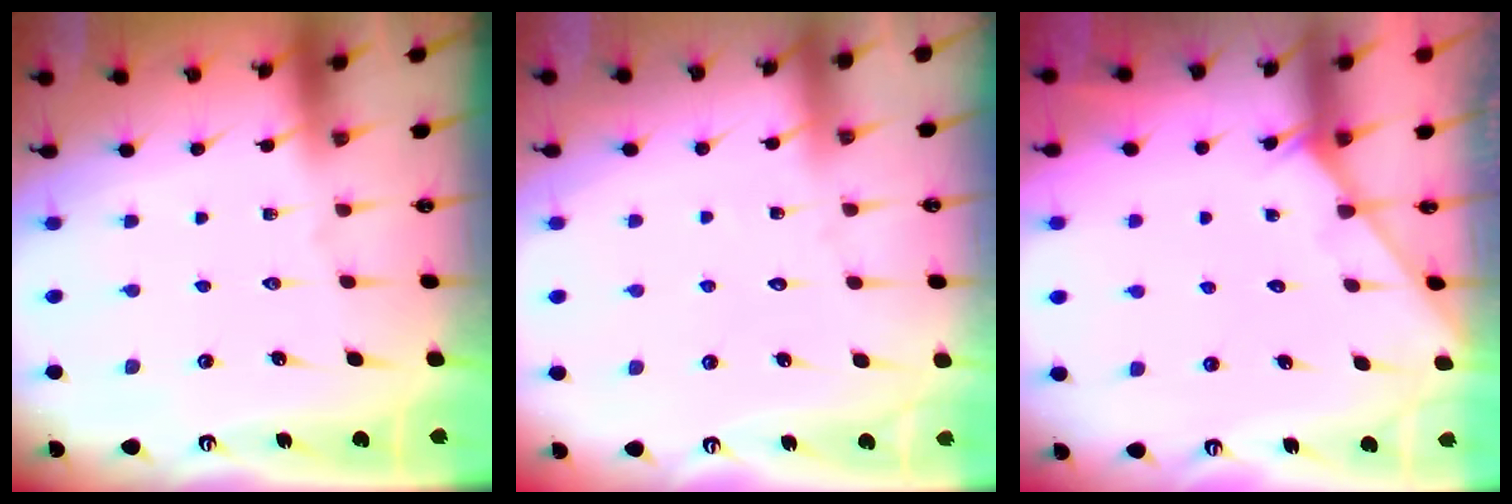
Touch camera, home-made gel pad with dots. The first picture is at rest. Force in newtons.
{"total": 4.2, "press": 4.2, "slide": 0.3}
{"total": 2.2, "press": 2.2, "slide": 0.2}